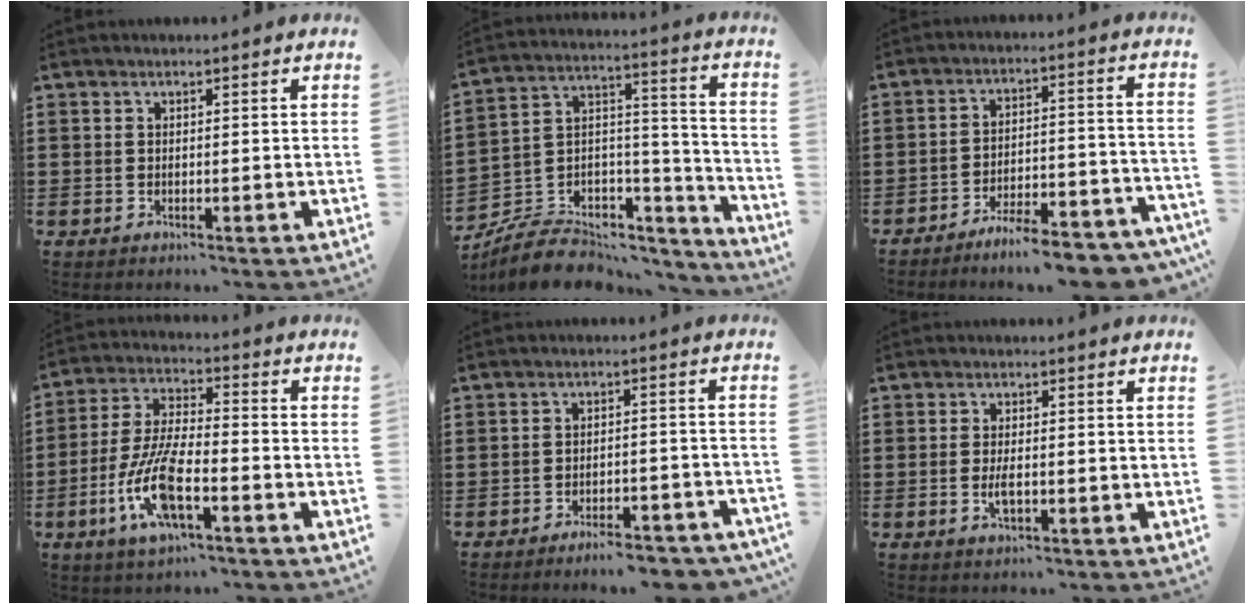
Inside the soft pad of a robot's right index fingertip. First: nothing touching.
{"total": 7.3, "force": [-6.1, 3.7, 1.5], "torque": [-0.032, 0.008, -0.113]}
{"total": 7.3, "force": [-6.8, 0.3, 2.5], "torque": [-0.030, 0.014, -0.127]}
{"total": 10.8, "force": [-4.5, 3.4, 9.2], "torque": [-0.207, -0.006, -0.087]}
{"total": 4.2, "force": [-4.0, 0.2, 1.3], "torque": [-0.022, 0.000, -0.078]}
{"total": 2.7, "force": [-0.5, 1.0, 2.4], "torque": [-0.051, -0.003, -0.011]}